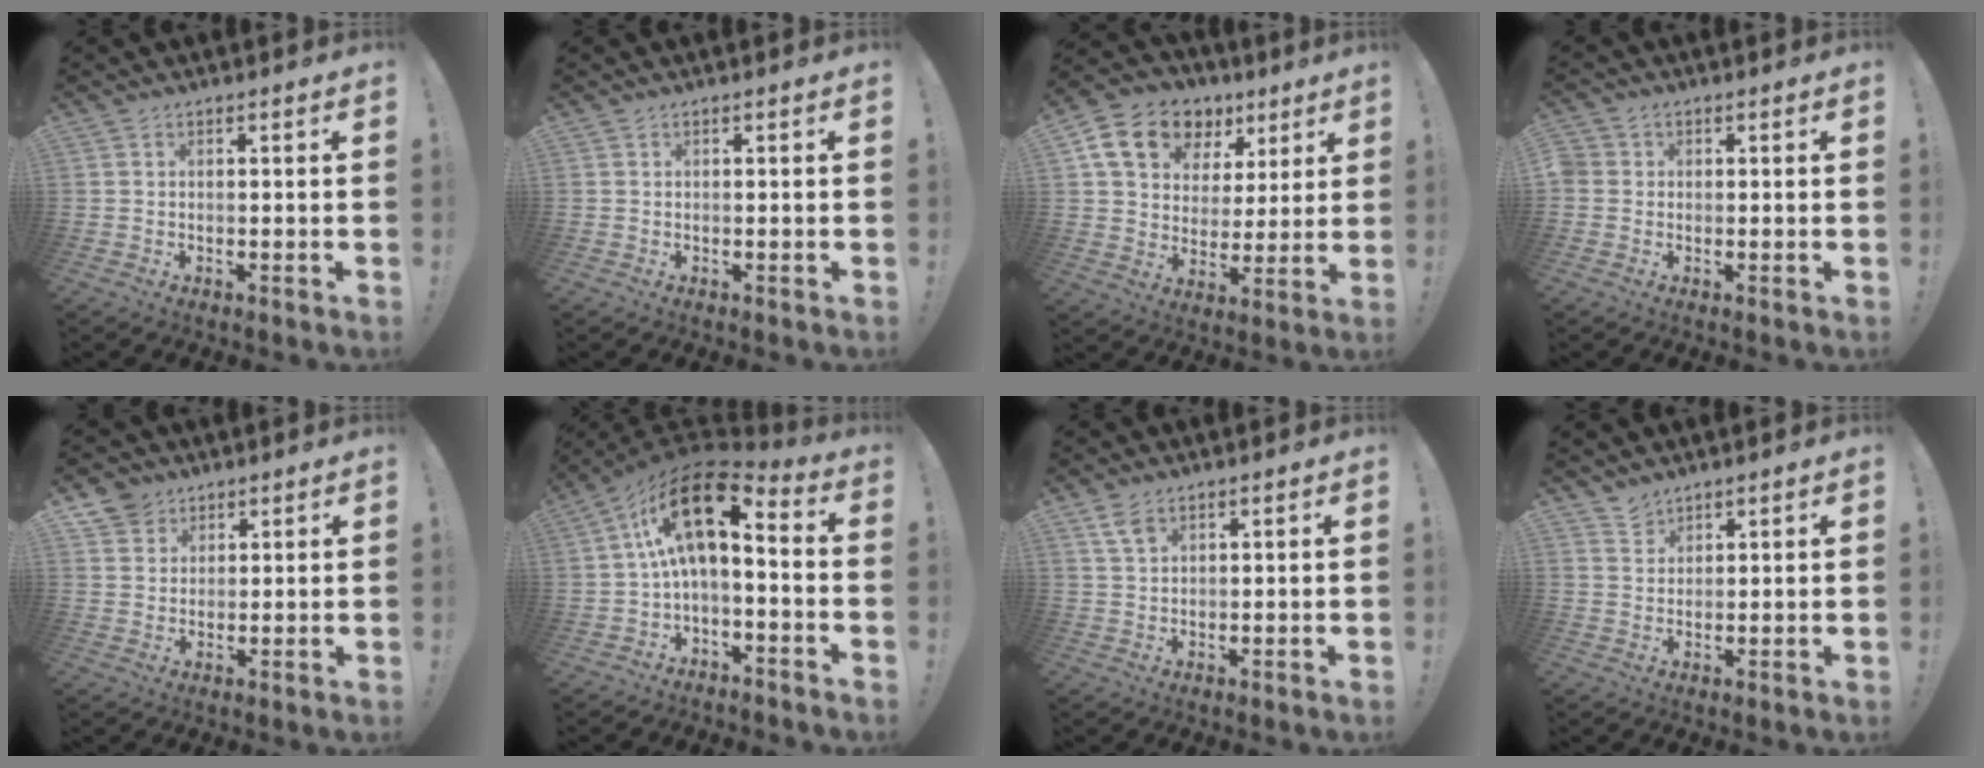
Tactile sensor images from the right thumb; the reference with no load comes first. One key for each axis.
{"total": 0.0}
{"total": 16.2, "fx": 8.6, "fy": 11.5, "fz": 7.5, "tx": -0.119, "ty": -0.036, "tz": 0.167}
{"total": 2.2, "fx": 0.1, "fy": 2.0, "fz": 0.9, "tx": -0.018, "ty": 0.007, "tz": 0.004}
{"total": 5.6, "fx": 3.8, "fy": 4.1, "fz": 0.3, "tx": -0.005, "ty": -0.024, "tz": 0.073}
{"total": 16.1, "fx": 3.4, "fy": 6.7, "fz": 14.3, "tx": -0.248, "ty": -0.011, "tz": 0.061}
{"total": 4.0, "fx": 2.6, "fy": 2.1, "fz": 2.4, "tx": -0.040, "ty": -0.008, "tz": 0.047}
{"total": 3.3, "fx": 3.0, "fy": 1.3, "fz": 0.2, "tx": 0.001, "ty": -0.022, "tz": 0.056}